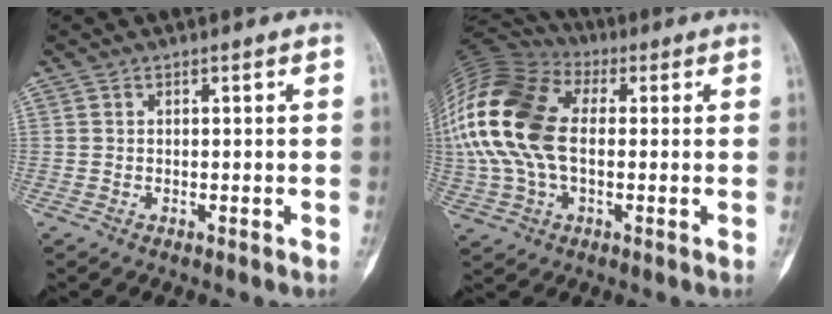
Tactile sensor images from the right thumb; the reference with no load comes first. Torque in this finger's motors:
{"motor_torque": [1.34, 1.19, 1.27, -1.09, 0.55]}